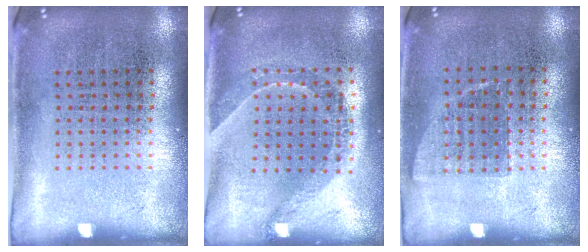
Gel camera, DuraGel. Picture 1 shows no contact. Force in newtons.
{"total": 1.6, "press": 1.3, "slide": 1.0}
{"total": 0.7, "press": 0.7, "slide": 0.2}